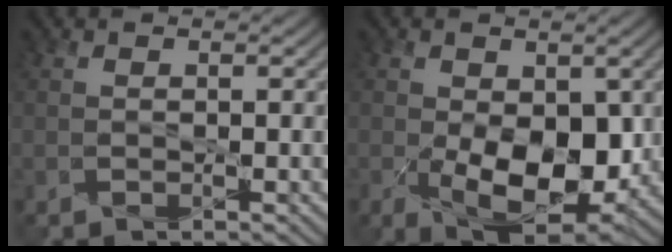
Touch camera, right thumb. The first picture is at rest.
{"total": 9.9, "force": [-1.5, 6.0, 7.7], "torque": [-0.137, -0.028, -0.016]}